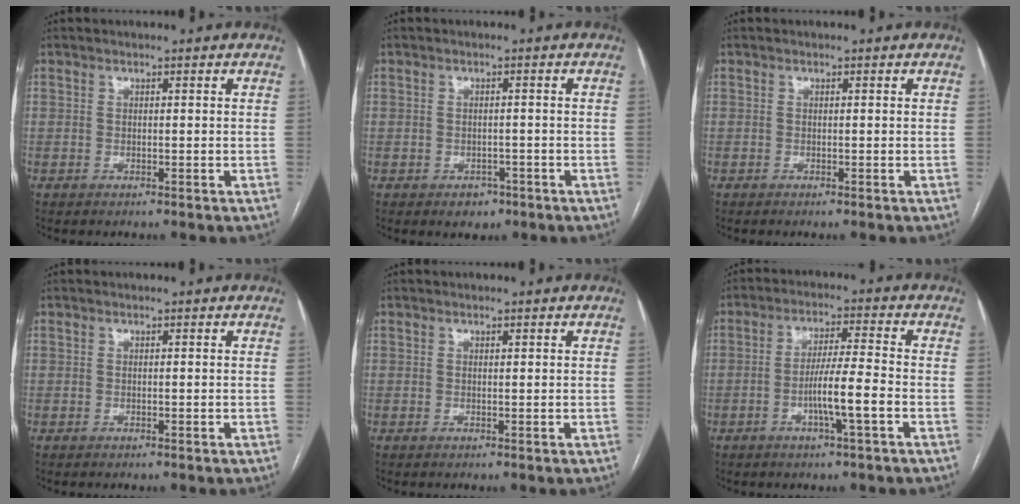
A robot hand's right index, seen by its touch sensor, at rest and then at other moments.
{"total": 2.6, "force": [-1.5, 1.9, 0.9], "torque": [-0.004, 0.005, -0.013]}
{"total": 0.0}
{"total": 0.0}
{"total": 0.0}
{"total": 7.1, "force": [-2.4, -0.3, 6.6], "torque": [-0.122, 0.000, -0.045]}